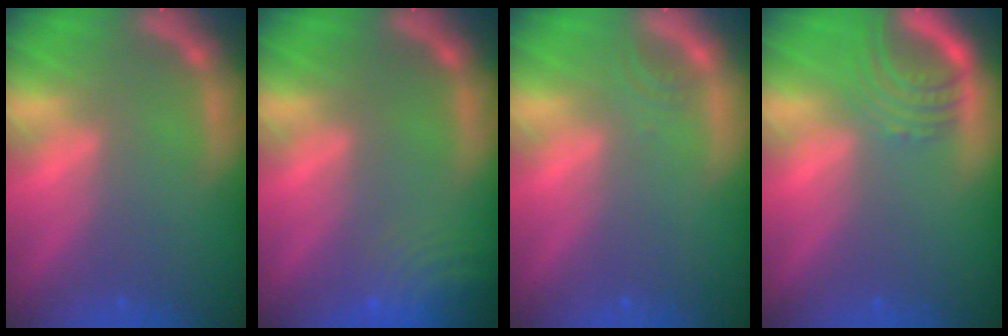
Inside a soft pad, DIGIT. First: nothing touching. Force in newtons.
{"total": 7.0}
{"total": 1.0}
{"total": 4.5}